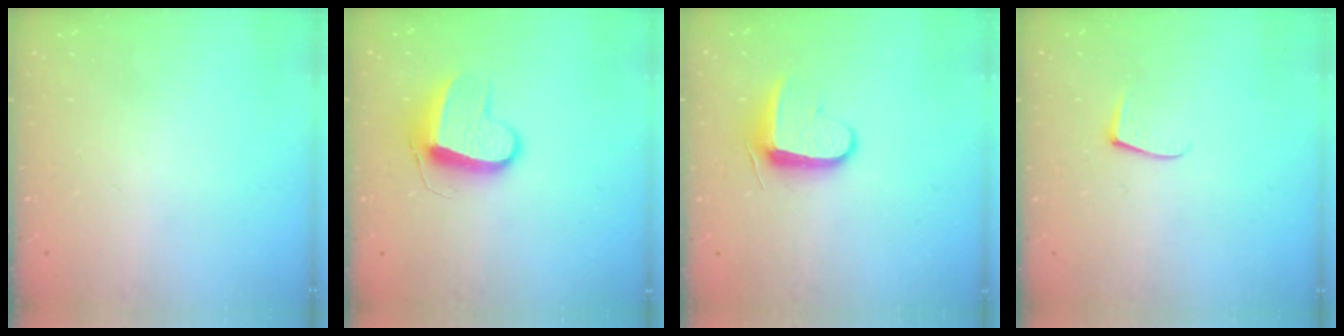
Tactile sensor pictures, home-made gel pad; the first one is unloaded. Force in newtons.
{"total": 9.9, "press": 9.9, "slide": 0.6}
{"total": 9.3, "press": 9.3, "slide": 0.6}
{"total": 4.7, "press": 4.6, "slide": 0.5}